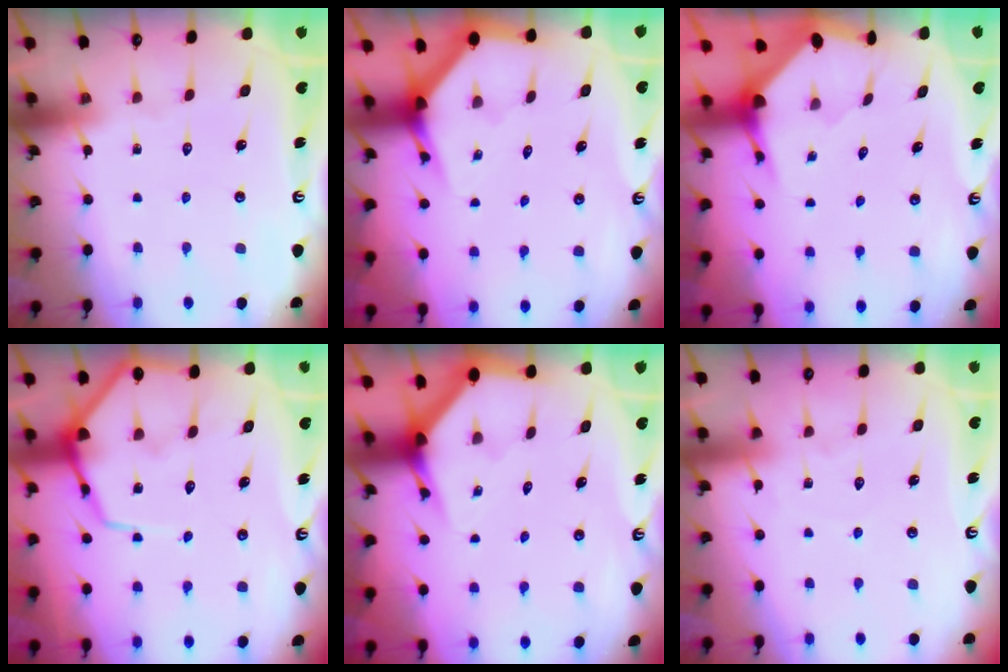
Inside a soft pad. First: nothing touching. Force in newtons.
{"total": 3.9, "press": 3.9, "slide": 0.2}
{"total": 3.5, "press": 3.5, "slide": 0.5}
{"total": 9.7, "press": 9.7, "slide": 1.0}
{"total": 3.9, "press": 3.9, "slide": 0.2}
{"total": 4.2, "press": 4.2, "slide": 0.3}